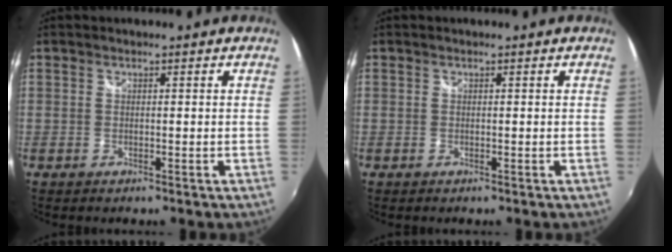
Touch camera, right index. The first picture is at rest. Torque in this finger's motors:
{"motor_torque": [0.00, 0.00, 0.00, 0.00]}